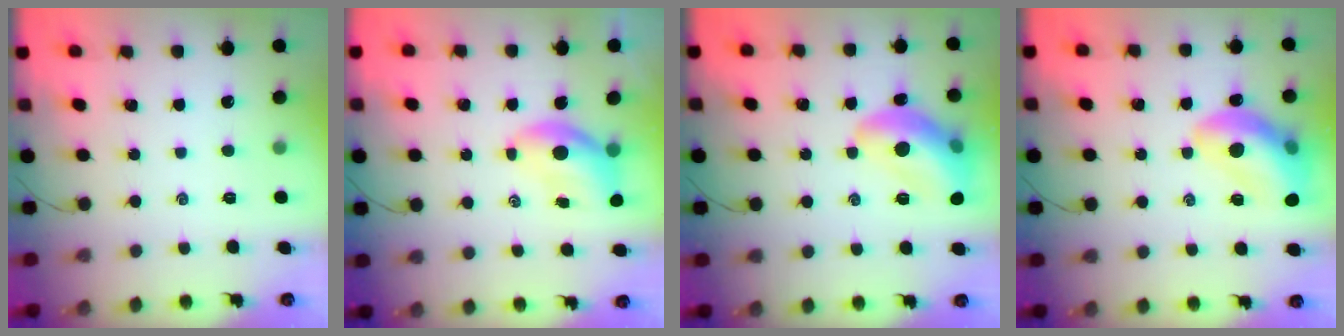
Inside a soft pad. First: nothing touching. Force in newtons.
{"total": 7.0, "press": 6.8, "slide": 1.4}
{"total": 15.5, "press": 15.4, "slide": 1.6}
{"total": 15.6, "press": 15.3, "slide": 3.0}